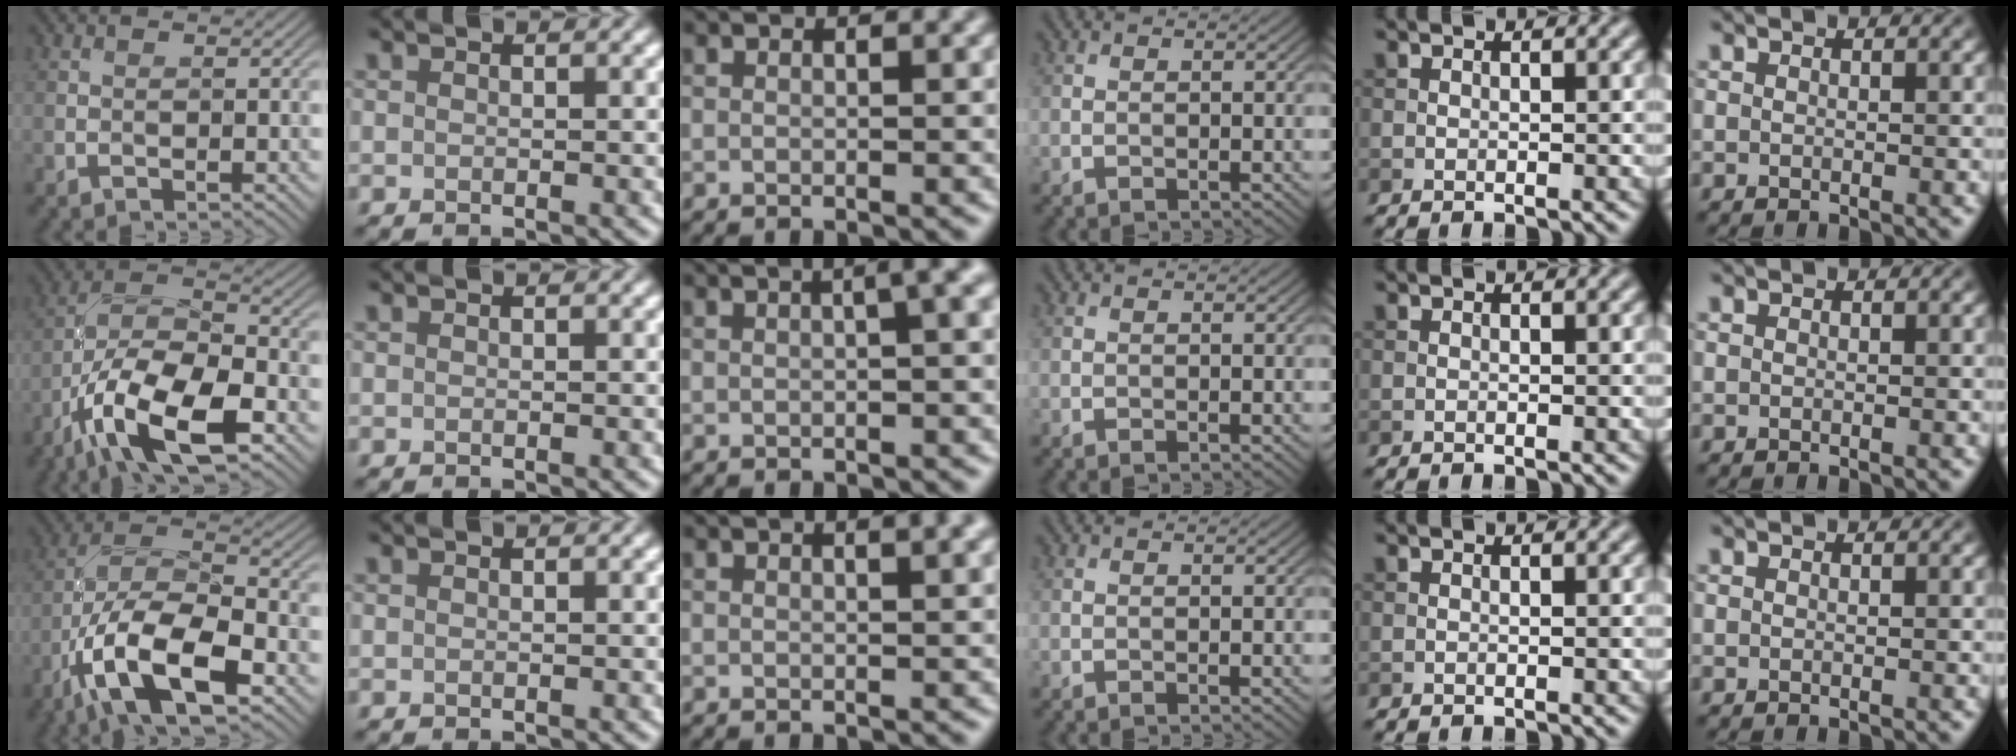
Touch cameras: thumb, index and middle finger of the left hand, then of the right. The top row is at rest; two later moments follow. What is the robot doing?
{"motion": "screw", "object": "medicine bottle"}